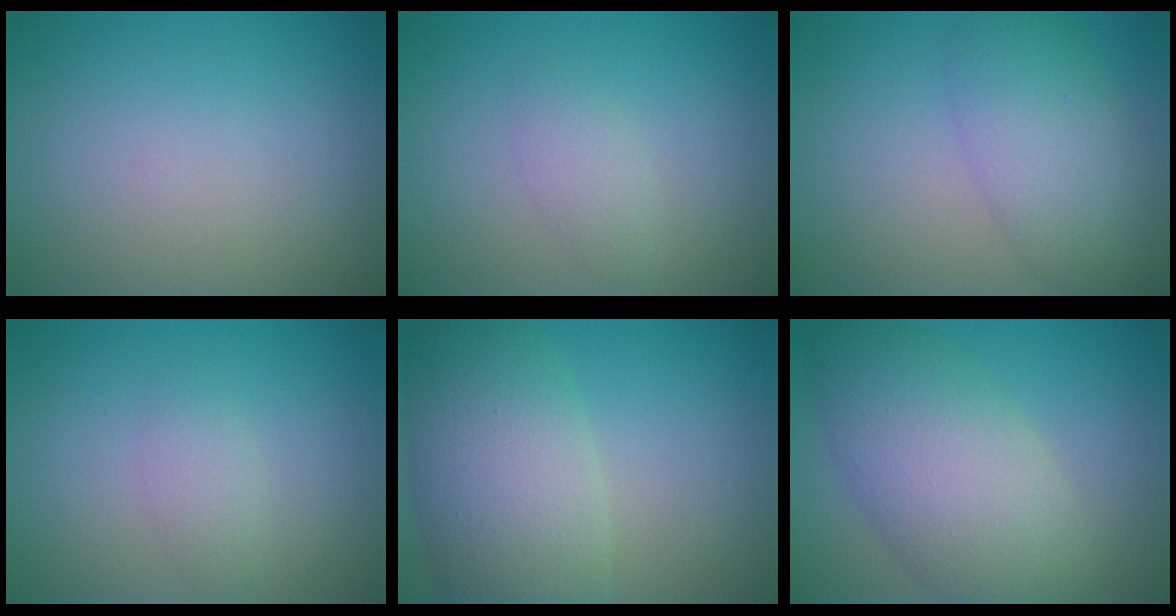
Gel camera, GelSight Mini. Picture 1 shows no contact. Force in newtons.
{"total": 1.5, "press": 1.5, "slide": 0.1}
{"total": 5.2, "press": 5.1, "slide": 0.3}
{"total": 1.4, "press": 1.4, "slide": 0.1}
{"total": 8.4, "press": 8.4, "slide": 0.3}
{"total": 8.1, "press": 8.1, "slide": 0.4}